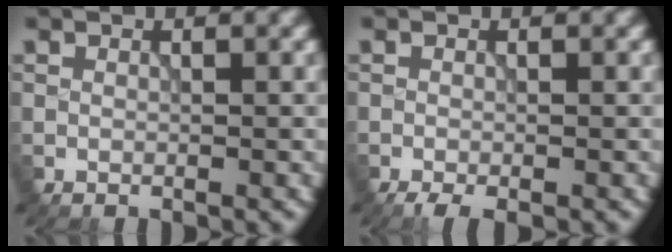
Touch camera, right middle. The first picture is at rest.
{"total": 1.7, "force": [-1.3, 0.3, 1.1], "torque": [-0.019, -0.005, -0.025]}